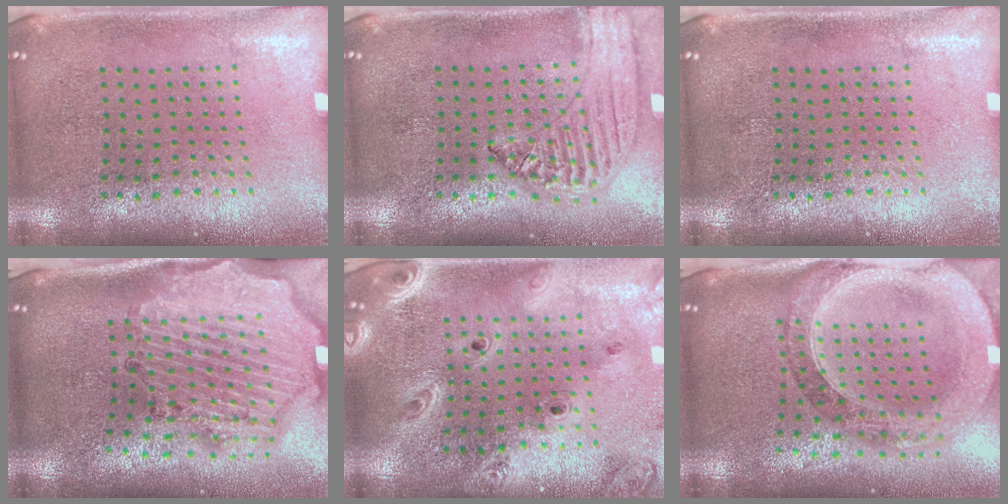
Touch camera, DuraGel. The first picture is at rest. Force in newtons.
{"total": 1.2, "press": 1.2, "slide": 0.1}
{"total": 0.0}
{"total": 2.7, "press": 2.5, "slide": 1.1}
{"total": 2.9, "press": 2.5, "slide": 1.6}
{"total": 1.9, "press": 1.8, "slide": 0.7}